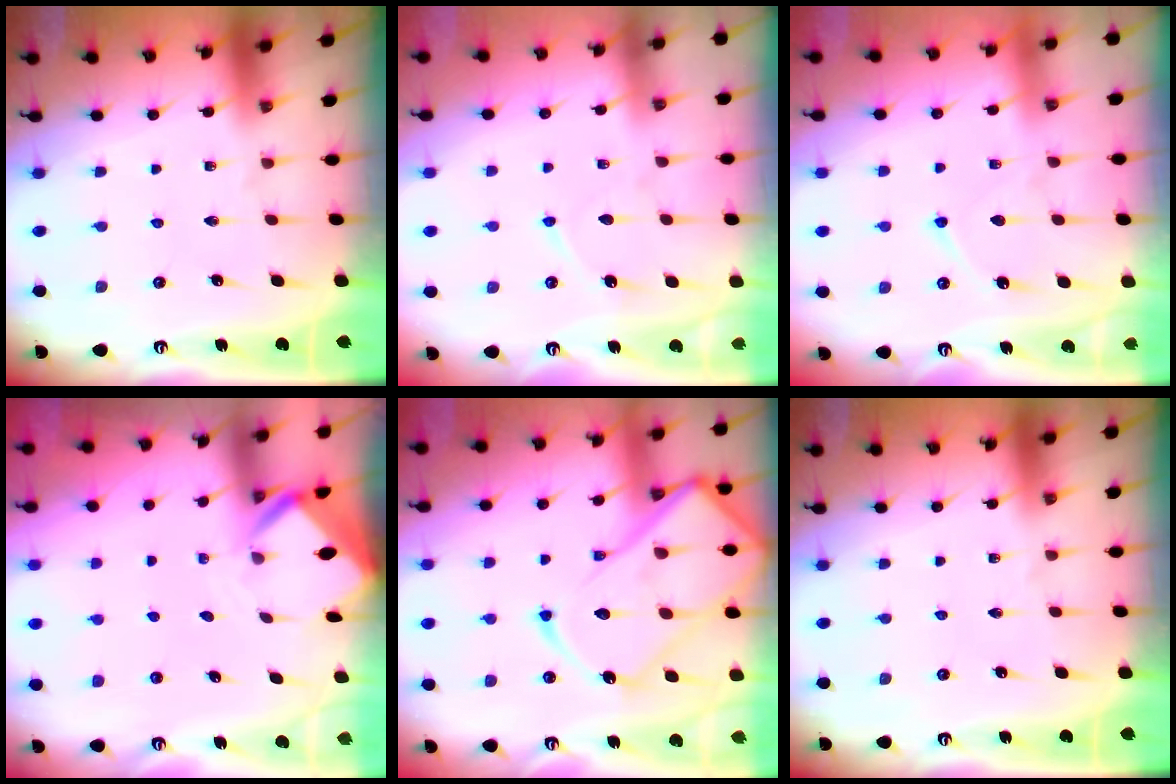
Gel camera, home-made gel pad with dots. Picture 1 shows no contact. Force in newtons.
{"total": 5.2, "press": 5.2, "slide": 0.7}
{"total": 7.7, "press": 7.7, "slide": 0.8}
{"total": 2.6, "press": 2.5, "slide": 0.3}
{"total": 22.0, "press": 21.9, "slide": 1.9}
{"total": 0.0}